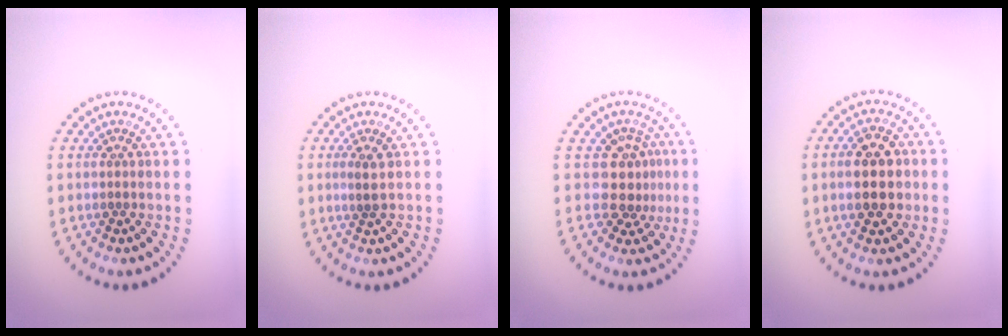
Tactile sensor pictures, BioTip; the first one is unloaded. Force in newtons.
{"total": 1.2, "press": 0.9, "slide": 0.7}
{"total": 3.0, "press": 2.1, "slide": 2.1}
{"total": 4.9, "press": 4.9, "slide": 0.2}